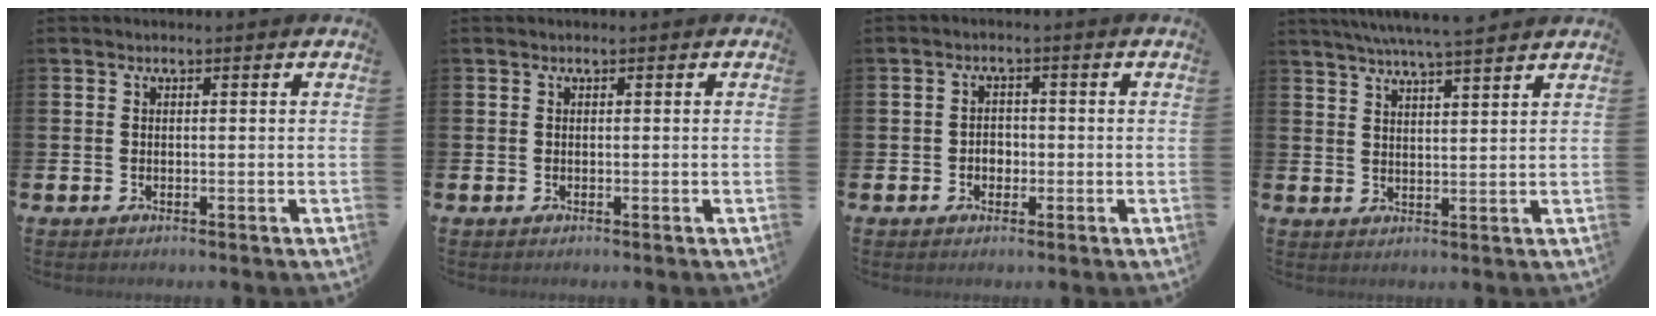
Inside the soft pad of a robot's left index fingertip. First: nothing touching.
{"total": 0.0}
{"total": 2.2, "force": [-0.5, 1.8, 1.1], "torque": [-0.014, 0.003, -0.015]}
{"total": 6.0, "force": [5.6, -0.2, 2.0], "torque": [-0.045, -0.025, 0.099]}